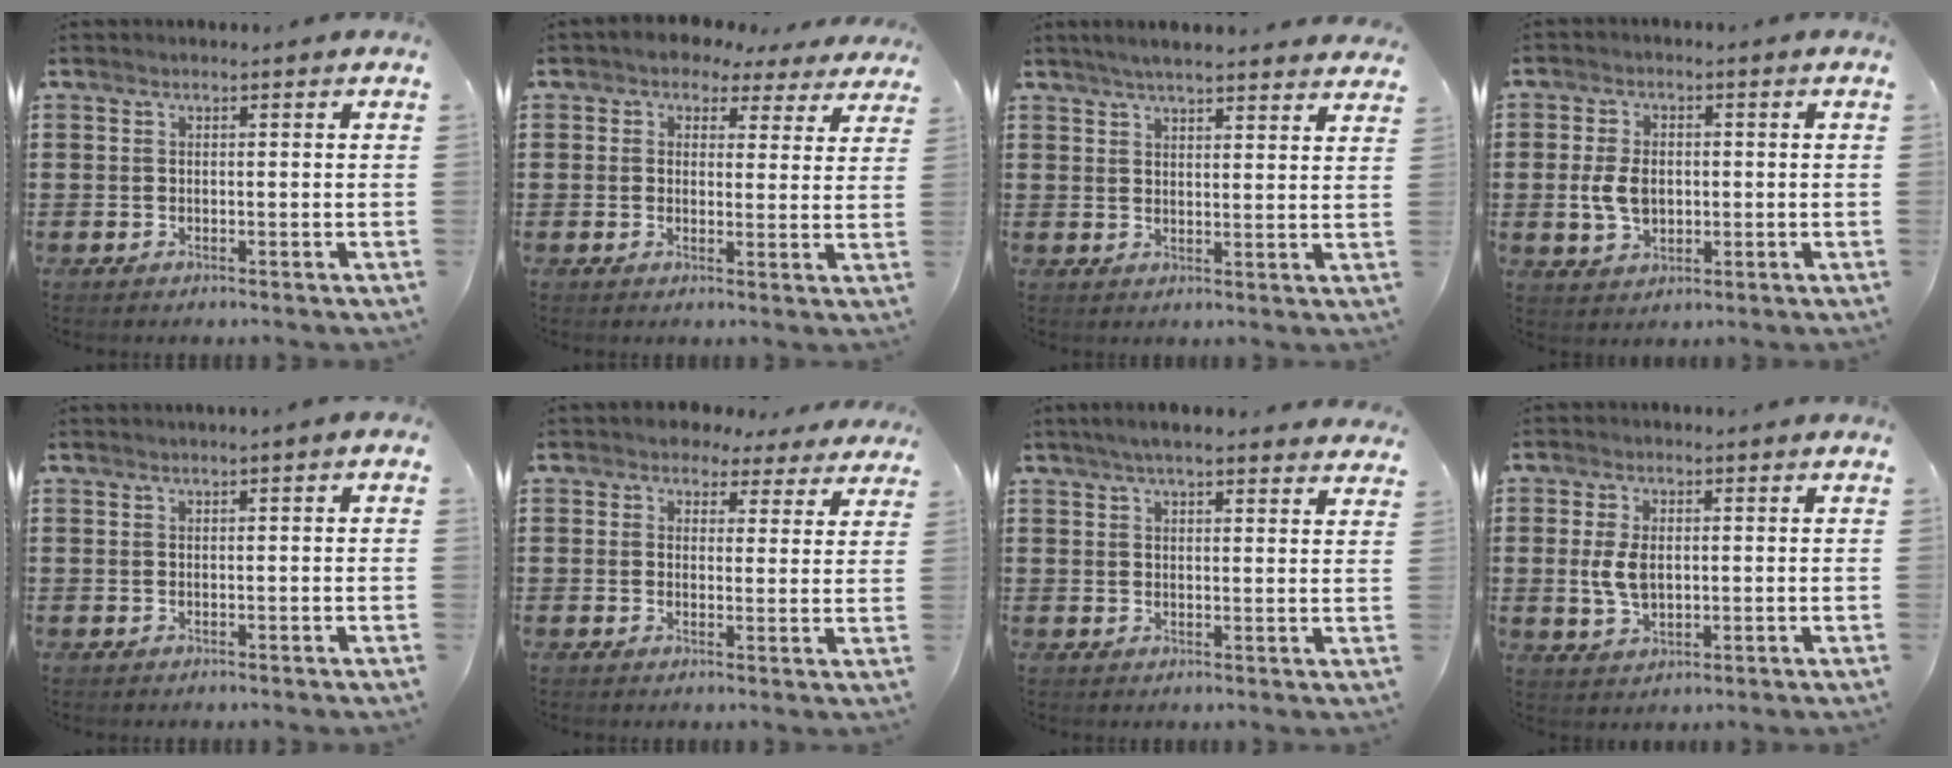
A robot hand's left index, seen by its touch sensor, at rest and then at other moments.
{"total": 3.2, "force": [2.6, 1.8, 0.6], "torque": [-0.021, -0.008, 0.043]}
{"total": 4.1, "force": [3.8, 0.0, 1.4], "torque": [-0.037, -0.009, 0.069]}
{"total": 5.5, "force": [-0.2, 3.7, 4.1], "torque": [-0.102, 0.003, -0.009]}
{"total": 0.7, "force": [0.1, 0.0, 0.6], "torque": [-0.009, -0.005, 0.003]}
{"total": 3.6, "force": [3.0, 1.8, 0.6], "torque": [-0.019, -0.002, 0.054]}
{"total": 4.1, "force": [3.5, 0.4, 2.1], "torque": [-0.048, 0.000, 0.064]}
{"total": 5.1, "force": [0.4, 3.1, 4.0], "torque": [-0.103, 0.001, 0.001]}